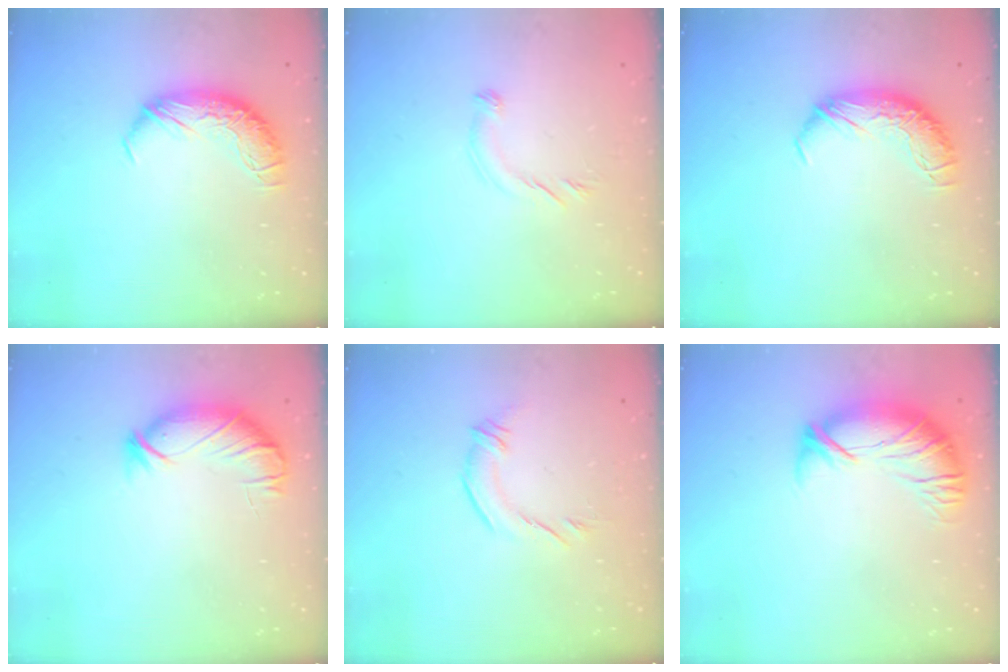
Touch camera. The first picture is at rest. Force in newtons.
{"total": 5.9, "press": 5.8, "slide": 1.3}
{"total": 0.0}
{"total": 3.8, "press": 3.5, "slide": 1.5}
{"total": 2.4, "press": 2.2, "slide": 1.1}
{"total": 2.9, "press": 1.0, "slide": 2.7}